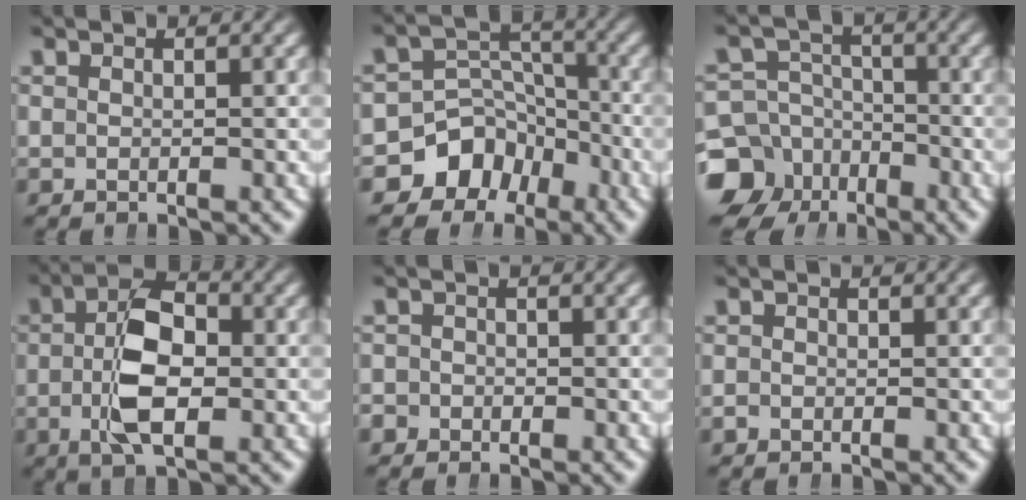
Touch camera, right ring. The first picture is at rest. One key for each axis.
{"total": 10.8, "fx": -4.3, "fy": 9.3, "fz": 3.4, "tx": -0.064, "ty": -0.034, "tz": -0.074}
{"total": 9.0, "fx": -4.0, "fy": 7.6, "fz": 2.9, "tx": -0.029, "ty": -0.039, "tz": -0.067}
{"total": 5.9, "fx": 0.1, "fy": 2.6, "fz": 5.4, "tx": -0.081, "ty": 0.007, "tz": -0.004}
{"total": 1.4, "fx": -0.8, "fy": 0.9, "fz": -0.7, "tx": 0.014, "ty": -0.004, "tz": -0.017}
{"total": 0.6, "fx": -0.3, "fy": -0.1, "fz": -0.5, "tx": 0.010, "ty": -0.001, "tz": -0.007}